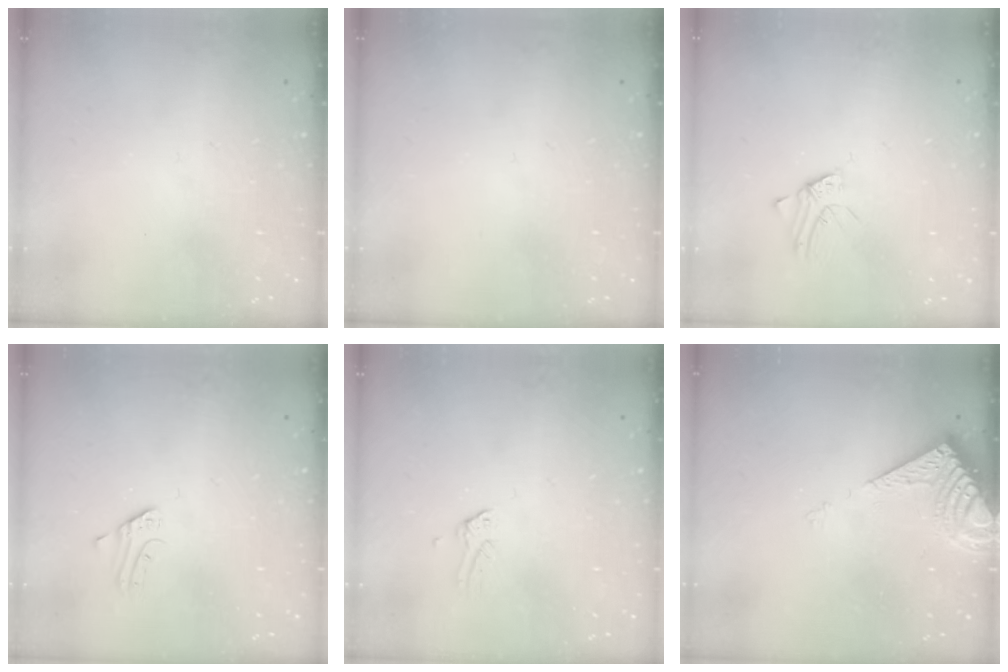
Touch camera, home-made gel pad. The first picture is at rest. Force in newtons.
{"total": 0.0}
{"total": 1.8, "press": 1.7, "slide": 0.2}
{"total": 2.3, "press": 2.3, "slide": 0.2}
{"total": 0.0}
{"total": 7.5, "press": 7.4, "slide": 0.9}